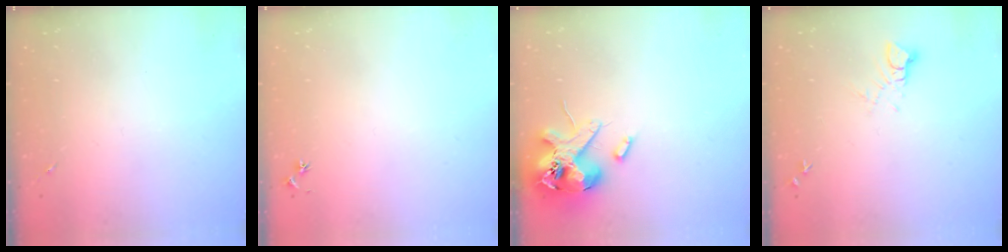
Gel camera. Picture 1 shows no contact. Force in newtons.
{"total": 2.5, "press": 2.5, "slide": 0.3}
{"total": 14.4, "press": 14.2, "slide": 2.4}
{"total": 5.9, "press": 5.9, "slide": 0.6}